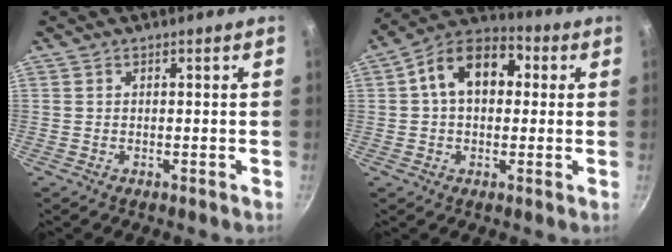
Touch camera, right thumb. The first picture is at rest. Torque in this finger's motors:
{"motor_torque": [0.51, 2.88, 0.99, -0.69, 0.09]}